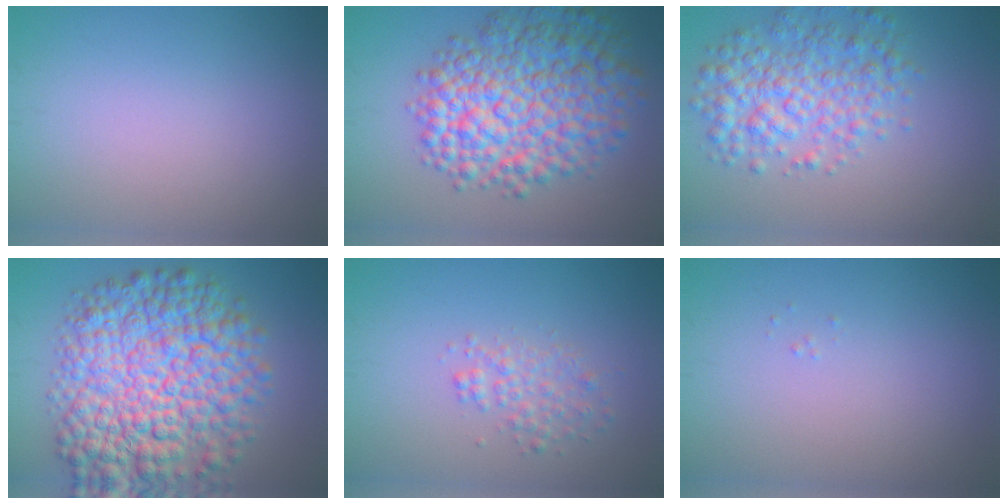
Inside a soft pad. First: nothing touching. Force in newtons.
{"total": 10.2, "press": 10.2, "slide": 0.2}
{"total": 5.5, "press": 5.5, "slide": 0.1}
{"total": 12.8, "press": 12.8, "slide": 0.3}
{"total": 2.0, "press": 2.0, "slide": 0.1}
{"total": 0.0}